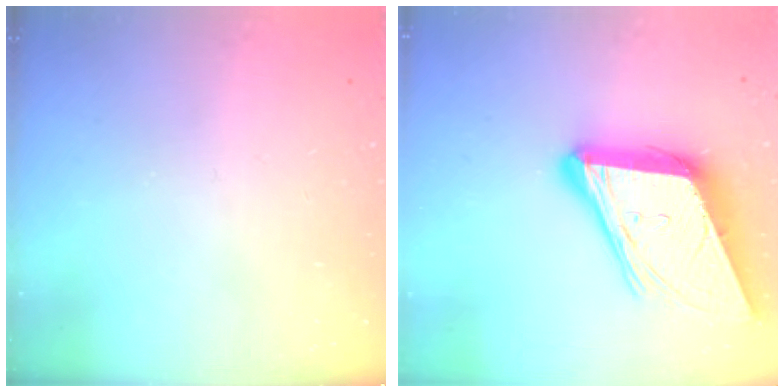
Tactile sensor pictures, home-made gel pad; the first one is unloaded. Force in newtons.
{"total": 19.2, "press": 18.6, "slide": 4.7}